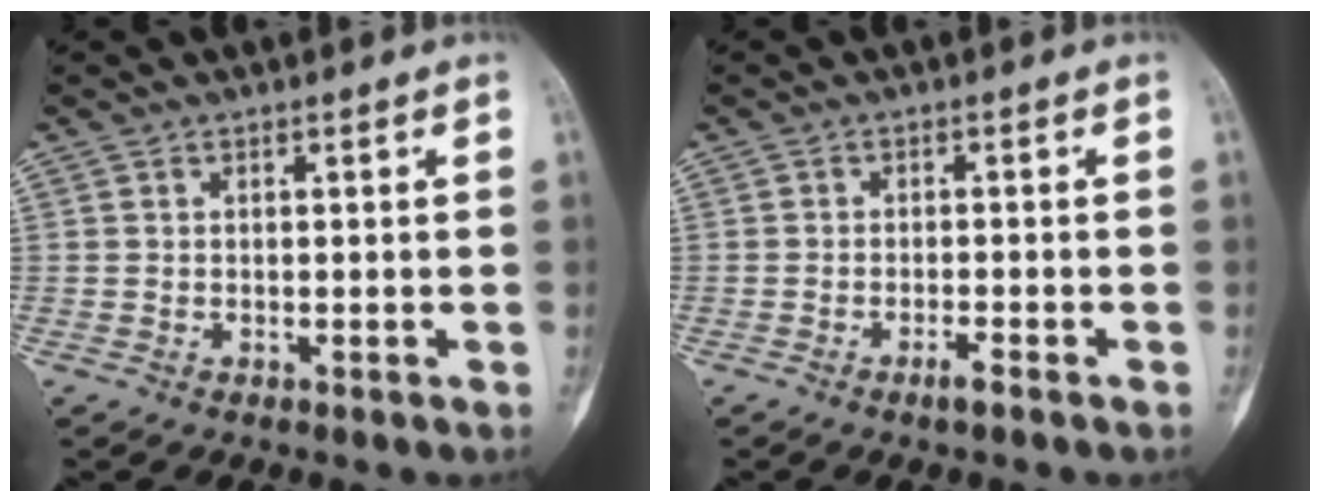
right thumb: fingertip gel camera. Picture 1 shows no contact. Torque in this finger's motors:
{"motor_torque": [0.45, -0.13, 0.45, 0.00, 0.05]}